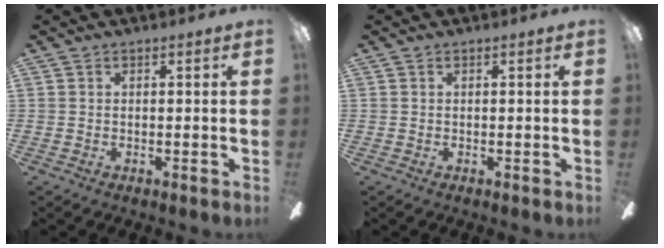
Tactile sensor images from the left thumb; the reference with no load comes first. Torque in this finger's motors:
{"motor_torque": [0.00, 0.00, 0.10, -0.06, 0.00]}